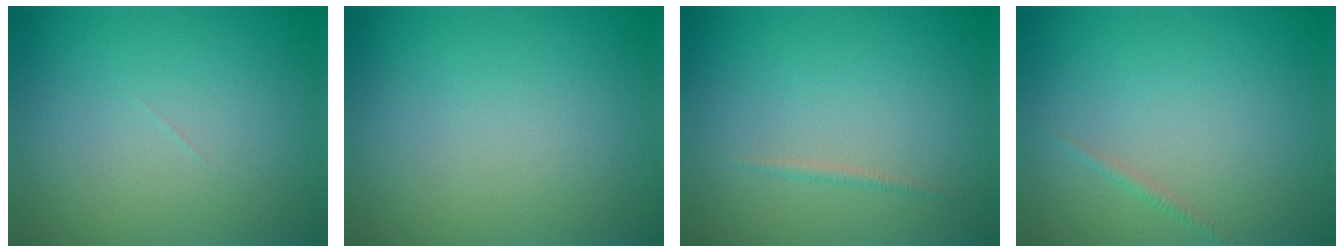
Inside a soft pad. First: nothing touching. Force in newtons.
{"total": 0.0}
{"total": 0.6, "press": 0.6, "slide": 0.1}
{"total": 0.7, "press": 0.7, "slide": 0.0}